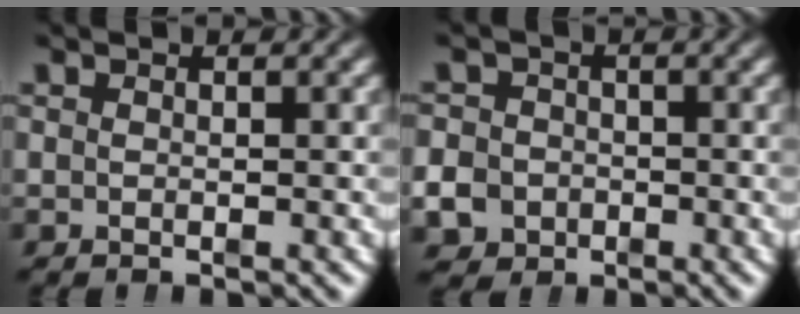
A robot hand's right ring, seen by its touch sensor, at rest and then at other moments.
{"total": 4.5, "force": [-1.7, 4.0, 1.1], "torque": [-0.027, -0.021, -0.025]}